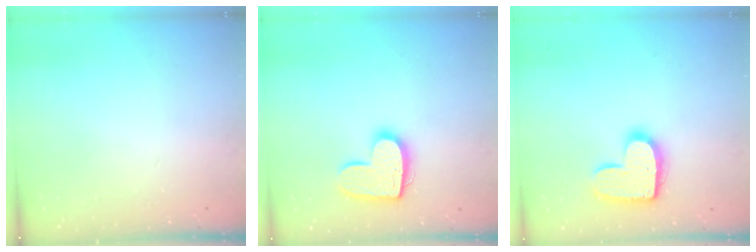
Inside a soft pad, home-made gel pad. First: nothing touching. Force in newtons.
{"total": 14.5, "press": 14.5, "slide": 0.8}
{"total": 15.0, "press": 15.0, "slide": 0.7}